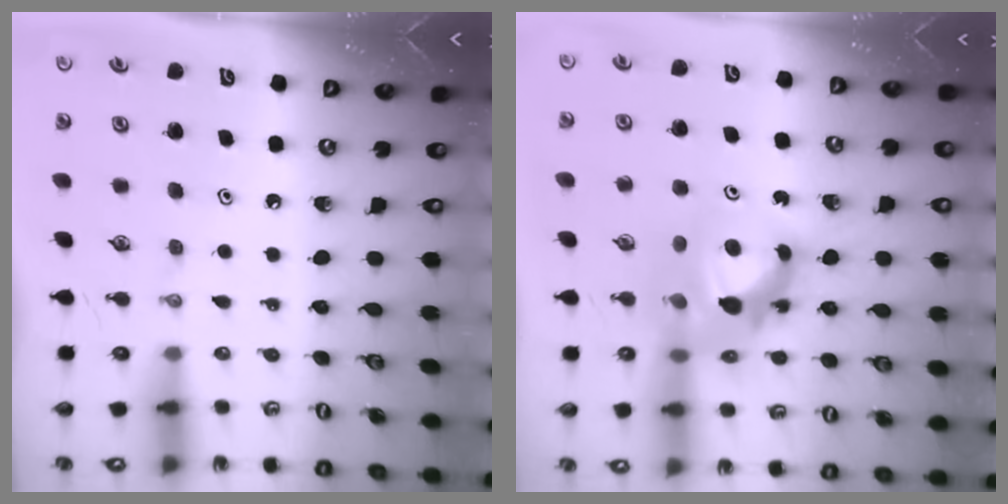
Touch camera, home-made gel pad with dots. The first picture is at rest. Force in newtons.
{"total": 12.1, "press": 12.1, "slide": 1.3}